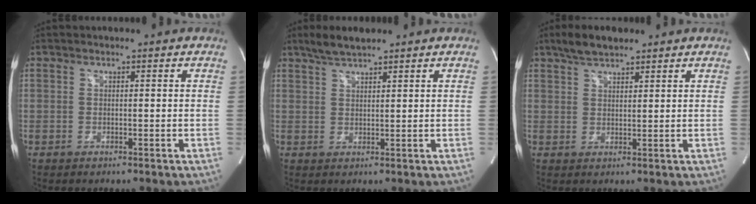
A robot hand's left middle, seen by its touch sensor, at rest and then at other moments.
{"total": 4.0, "force": [3.3, 0.5, 2.1], "torque": [-0.051, 0.012, 0.066]}
{"total": 4.9, "force": [3.8, 1.5, 2.6], "torque": [-0.060, 0.015, 0.072]}